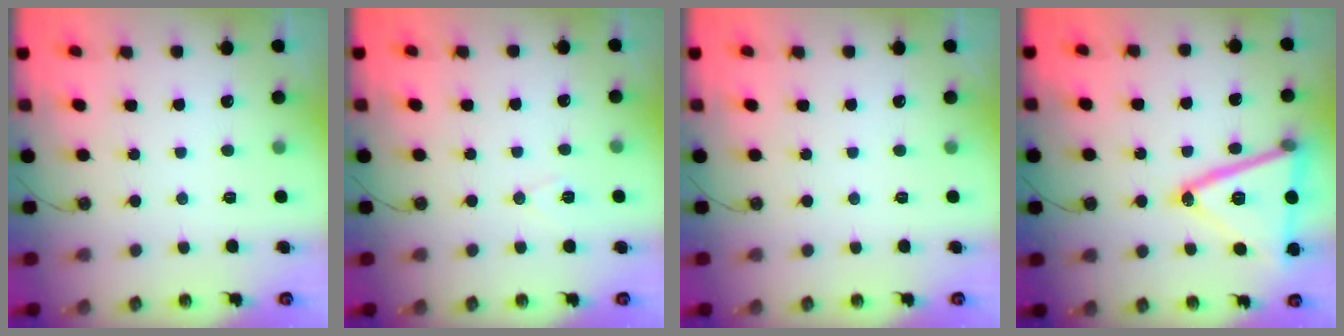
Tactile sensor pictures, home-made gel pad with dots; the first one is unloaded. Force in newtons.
{"total": 7.0, "press": 5.3, "slide": 4.5}
{"total": 0.0}
{"total": 21.9, "press": 21.6, "slide": 3.3}